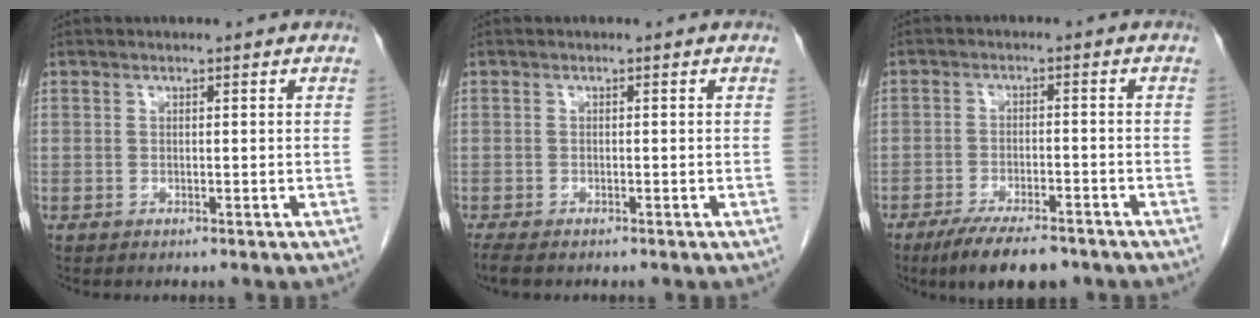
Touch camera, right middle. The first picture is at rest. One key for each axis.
{"total": 2.8, "fx": -2.2, "fy": 0.8, "fz": 1.5, "tx": -0.030, "ty": -0.010, "tz": -0.033}
{"total": 8.5, "fx": -6.5, "fy": 2.4, "fz": 5.0, "tx": -0.081, "ty": -0.014, "tz": -0.104}